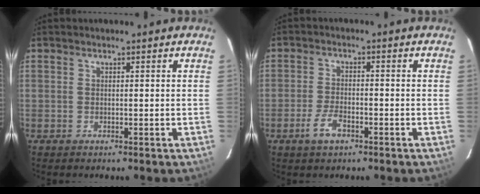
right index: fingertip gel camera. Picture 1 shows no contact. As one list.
[{"total": 4.5, "force": [-2.7, 2.1, 3.0], "torque": [-0.070, -0.003, -0.049]}]